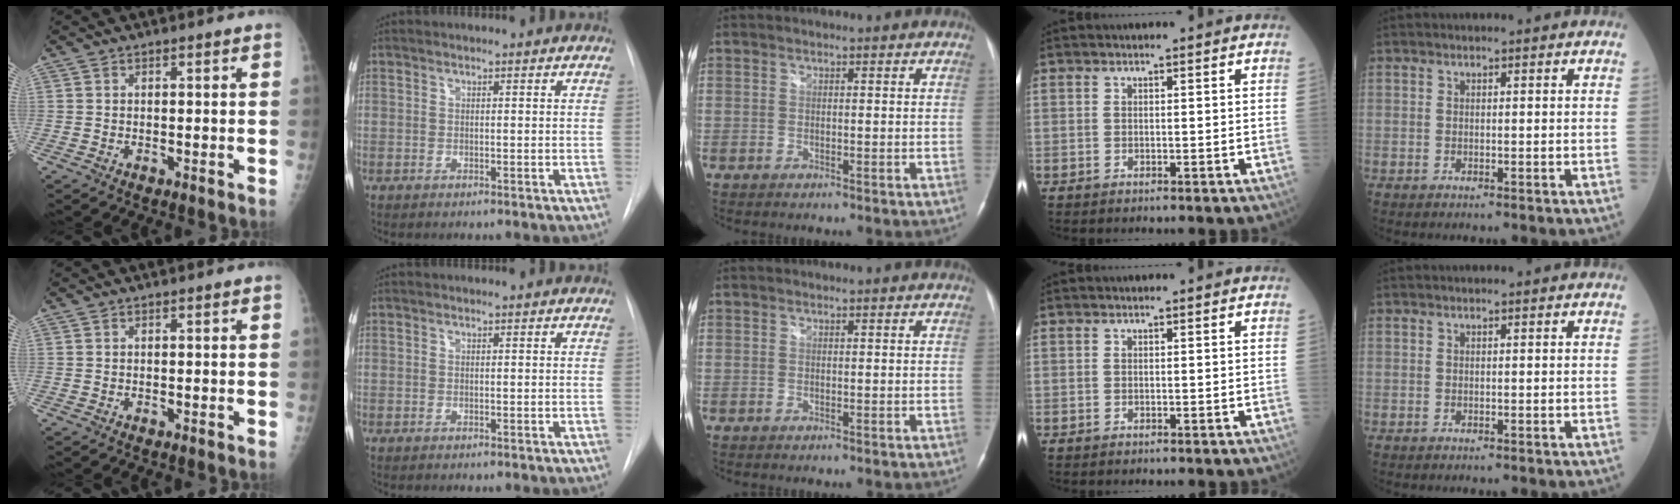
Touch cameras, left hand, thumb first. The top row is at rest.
{}